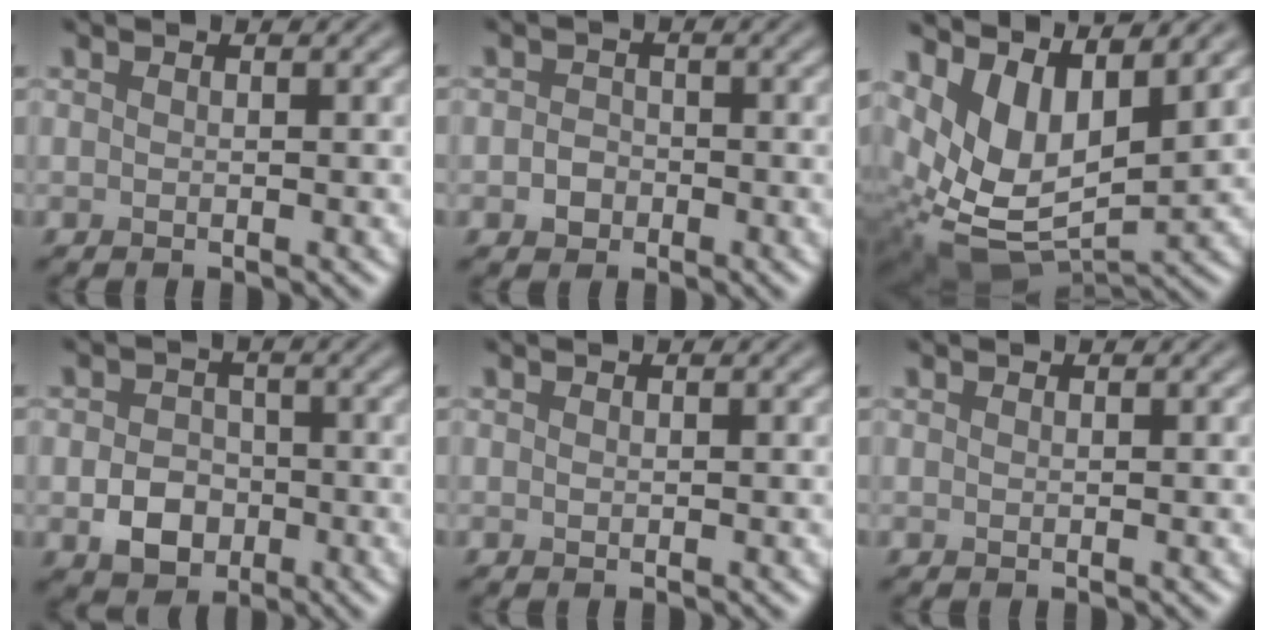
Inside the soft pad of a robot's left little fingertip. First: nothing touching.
{"total": 1.6, "force": [-0.5, 1.4, 0.6], "torque": [-0.006, -0.001, -0.014]}
{"total": 8.5, "force": [2.7, 4.9, 6.4], "torque": [-0.130, -0.024, 0.062]}
{"total": 3.9, "force": [-1.2, 3.1, 2.0], "torque": [-0.030, -0.002, -0.023]}
{"total": 0.0}
{"total": 0.0}